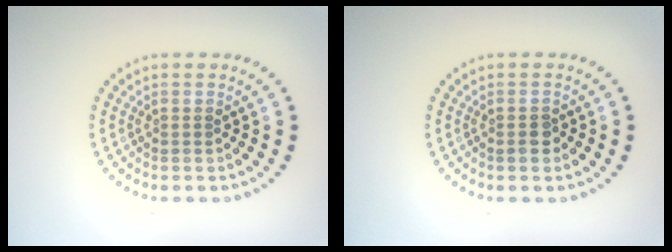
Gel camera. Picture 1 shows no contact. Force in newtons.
{"total": 1.2, "press": 1.1, "slide": 0.4}